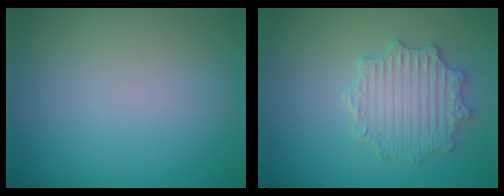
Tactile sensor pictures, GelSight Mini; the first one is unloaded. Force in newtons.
{"total": 3.7, "press": 3.5, "slide": 1.4}